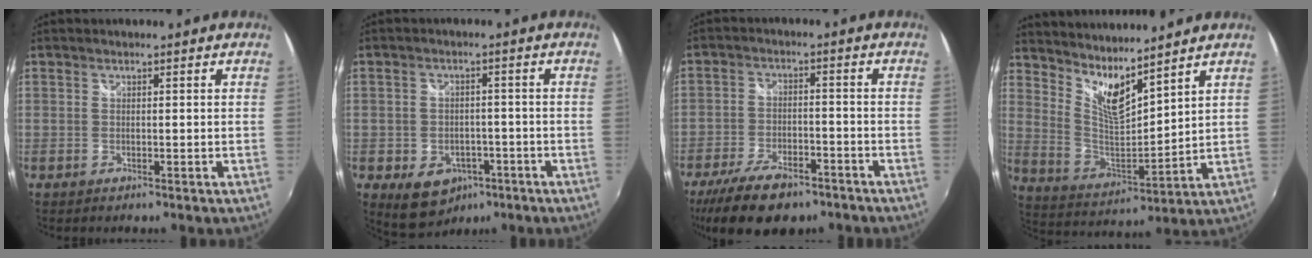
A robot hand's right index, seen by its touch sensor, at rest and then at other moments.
{"total": 9.1, "force": [-4.5, 6.8, 4.0], "torque": [-0.090, 0.000, -0.047]}
{"total": 14.2, "force": [-10.0, 6.4, 7.8], "torque": [-0.176, -0.018, -0.166]}
{"total": 10.0, "force": [8.2, 1.5, 5.6], "torque": [-0.098, -0.020, 0.155]}